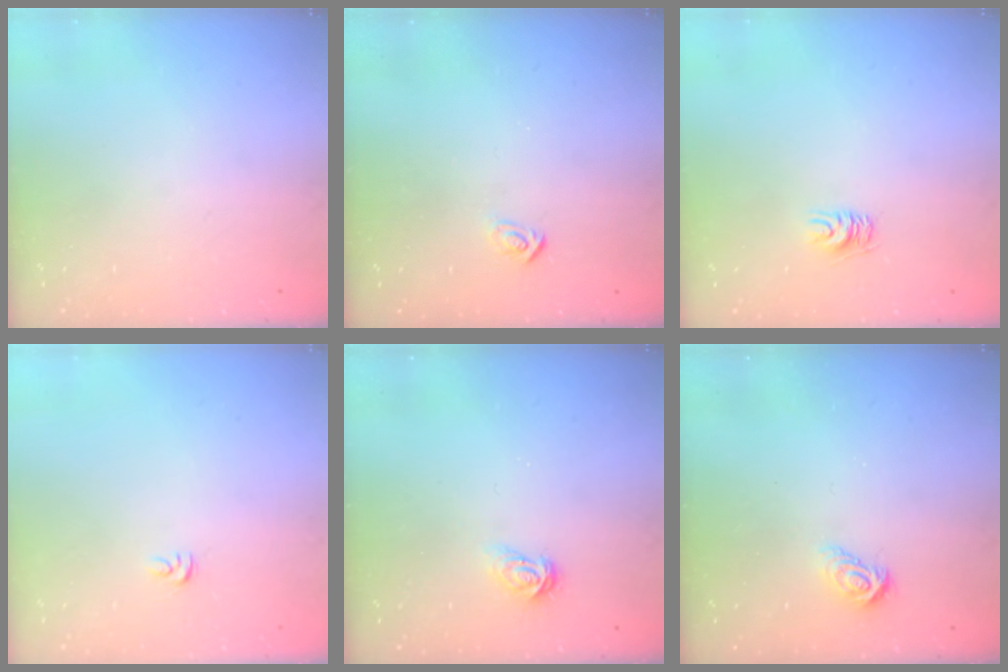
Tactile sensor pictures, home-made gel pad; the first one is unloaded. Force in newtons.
{"total": 2.9, "press": 2.9, "slide": 0.3}
{"total": 4.5, "press": 4.4, "slide": 0.5}
{"total": 3.7, "press": 3.7, "slide": 0.3}
{"total": 3.4, "press": 3.4, "slide": 0.4}
{"total": 5.3, "press": 5.3, "slide": 0.3}